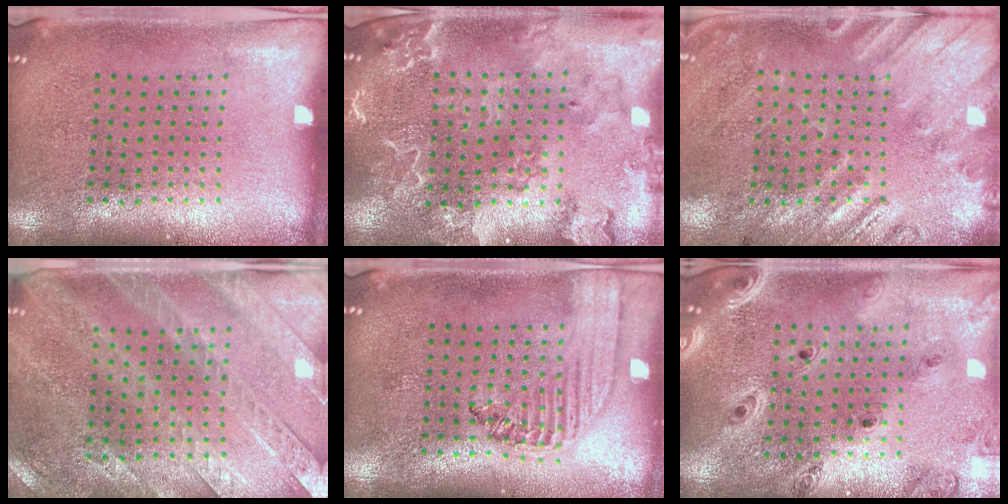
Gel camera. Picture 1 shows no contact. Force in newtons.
{"total": 2.7, "press": 2.6, "slide": 0.8}
{"total": 2.5, "press": 1.8, "slide": 1.7}
{"total": 3.0, "press": 2.7, "slide": 1.4}
{"total": 1.5, "press": 1.4, "slide": 0.5}
{"total": 1.5, "press": 1.5, "slide": 0.3}